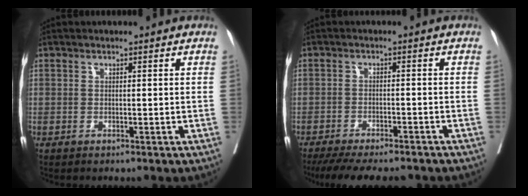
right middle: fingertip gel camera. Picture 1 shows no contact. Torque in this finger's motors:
{"motor_torque": [0.98, -1.01, 0.14, 0.04]}